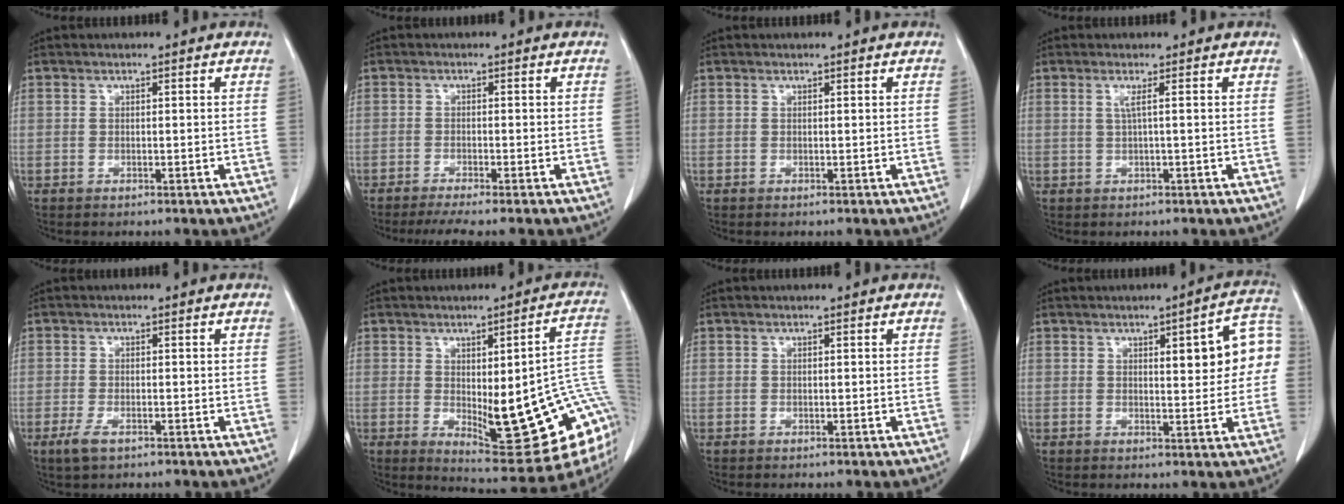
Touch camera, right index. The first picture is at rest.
{"total": 4.5, "force": [-3.8, -0.5, 2.3], "torque": [-0.030, -0.008, -0.059]}
{"total": 0.0}
{"total": 1.4, "force": [0.3, -0.5, 1.3], "torque": [-0.031, 0.002, 0.006]}
{"total": 2.7, "force": [-1.4, 1.0, 2.0], "torque": [-0.046, -0.003, -0.024]}
{"total": 20.7, "force": [-2.3, 4.0, 20.2], "torque": [-0.194, 0.001, -0.012]}
{"total": 0.0}
{"total": 9.3, "force": [1.6, 2.3, 8.9], "torque": [-0.107, 0.024, 0.018]}